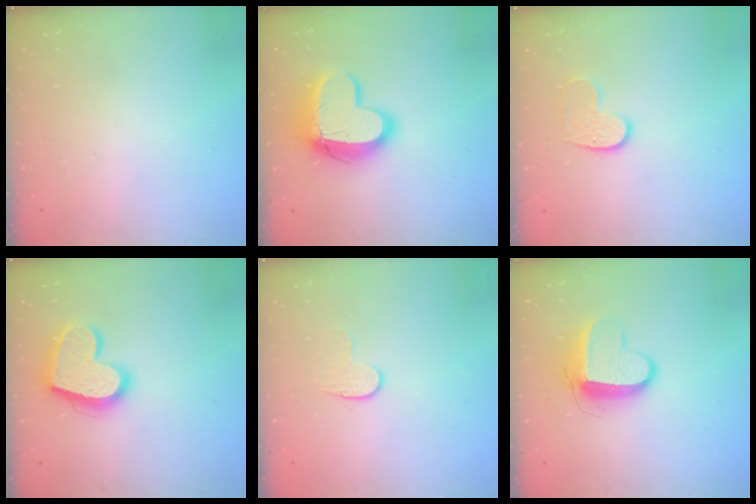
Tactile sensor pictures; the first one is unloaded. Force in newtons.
{"total": 15.2, "press": 15.2, "slide": 1.4}
{"total": 6.1, "press": 6.1, "slide": 0.4}
{"total": 17.7, "press": 17.6, "slide": 1.5}
{"total": 6.8, "press": 6.8, "slide": 0.6}
{"total": 10.7, "press": 10.6, "slide": 1.1}